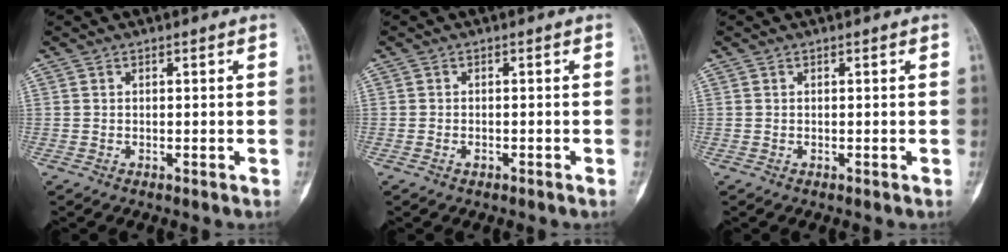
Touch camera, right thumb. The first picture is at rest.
{"total": 0.7, "force": [-0.4, 0.5, 0.4], "torque": [-0.009, 0.006, -0.006]}
{"total": 0.0}